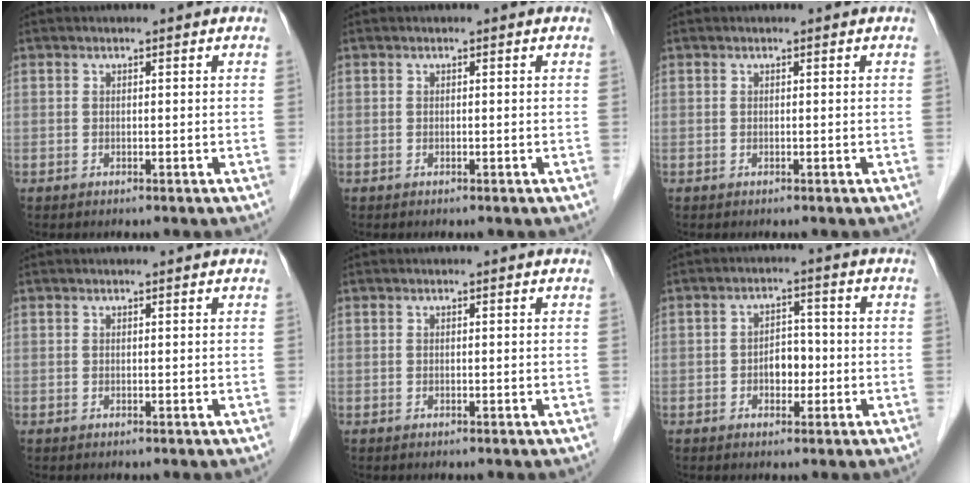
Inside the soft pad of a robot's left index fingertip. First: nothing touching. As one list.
[{"total": 0.0}, {"total": 0.0}, {"total": 0.5, "force": [0.5, 0.0, 0.2], "torque": [-0.005, 0.009, 0.007]}, {"total": 0.0}, {"total": 3.7, "force": [-1.2, 2.3, 2.7], "torque": [-0.044, 0.008, -0.018]}]